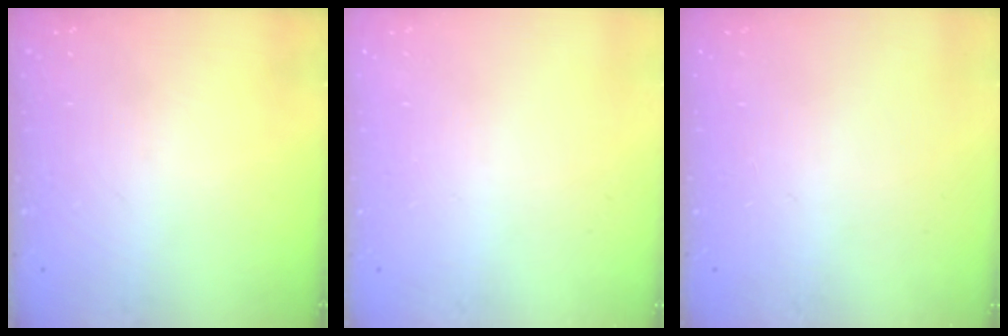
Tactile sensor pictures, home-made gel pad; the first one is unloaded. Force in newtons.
{"total": 0.0}
{"total": 0.0}